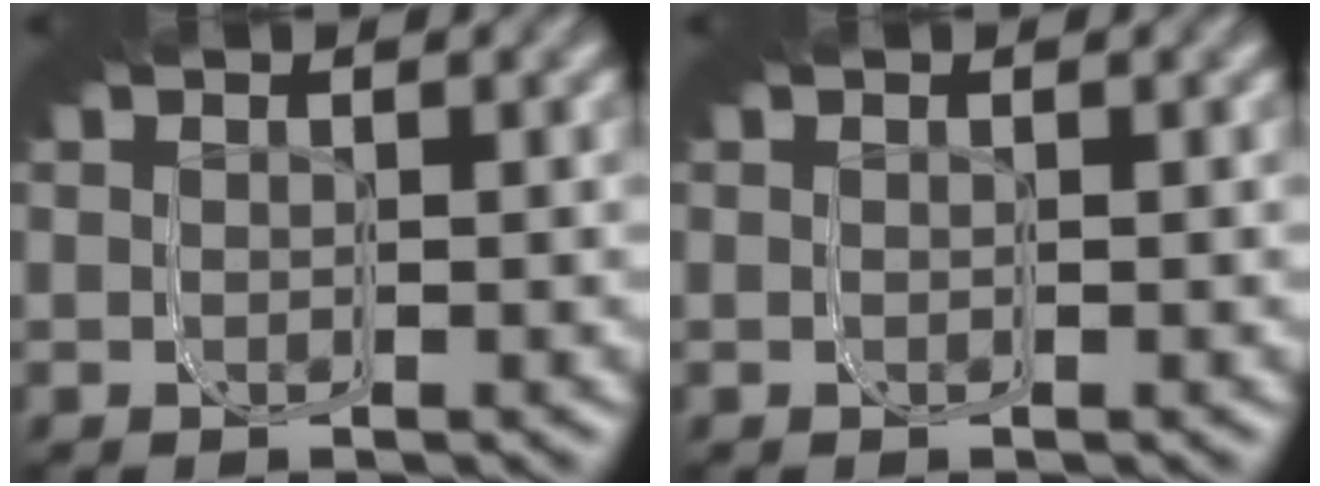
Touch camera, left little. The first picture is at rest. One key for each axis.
{"total": 0.0}